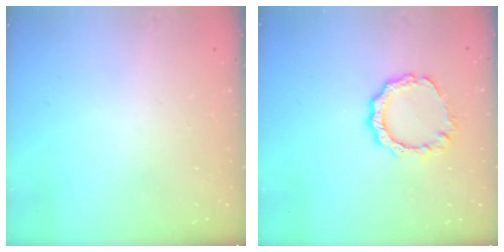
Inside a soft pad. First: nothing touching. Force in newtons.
{"total": 8.4, "press": 8.4, "slide": 0.4}